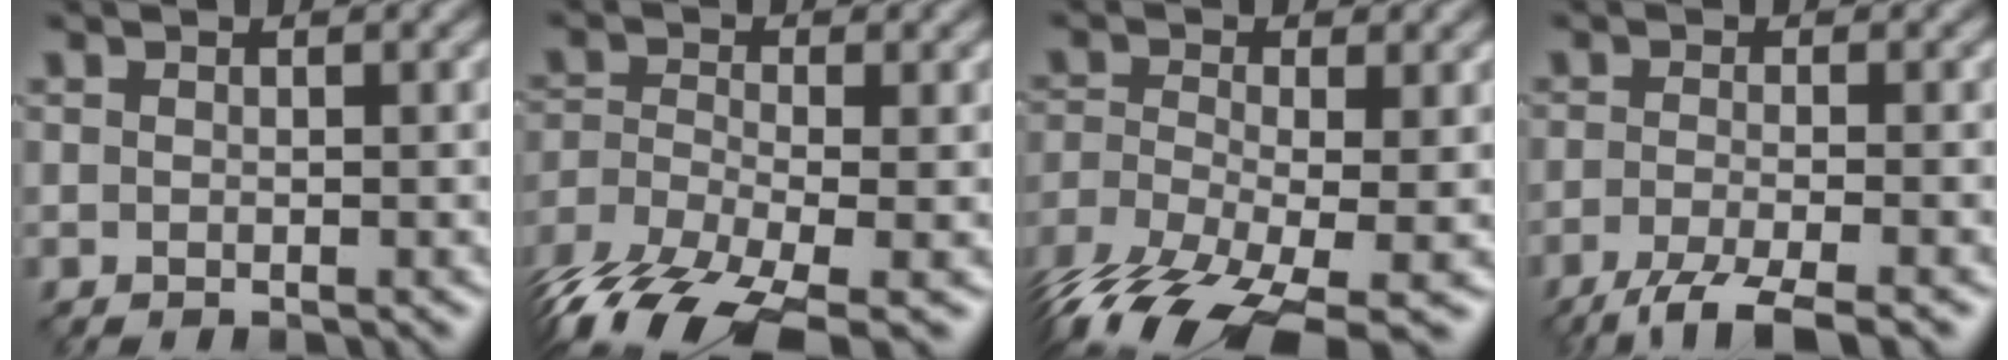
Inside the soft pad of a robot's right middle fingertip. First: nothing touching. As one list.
[{"total": 11.4, "force": [-8.8, 3.6, 6.3], "torque": [-0.135, -0.033, -0.150]}, {"total": 10.9, "force": [-7.8, 3.4, 6.8], "torque": [-0.145, -0.032, -0.130]}, {"total": 4.6, "force": [-3.4, 0.7, 3.1], "torque": [-0.049, -0.004, -0.072]}]